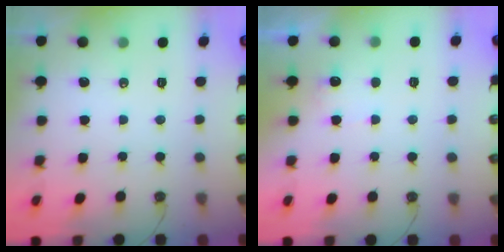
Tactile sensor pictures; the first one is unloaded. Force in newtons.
{"total": 4.4, "press": 4.3, "slide": 0.6}